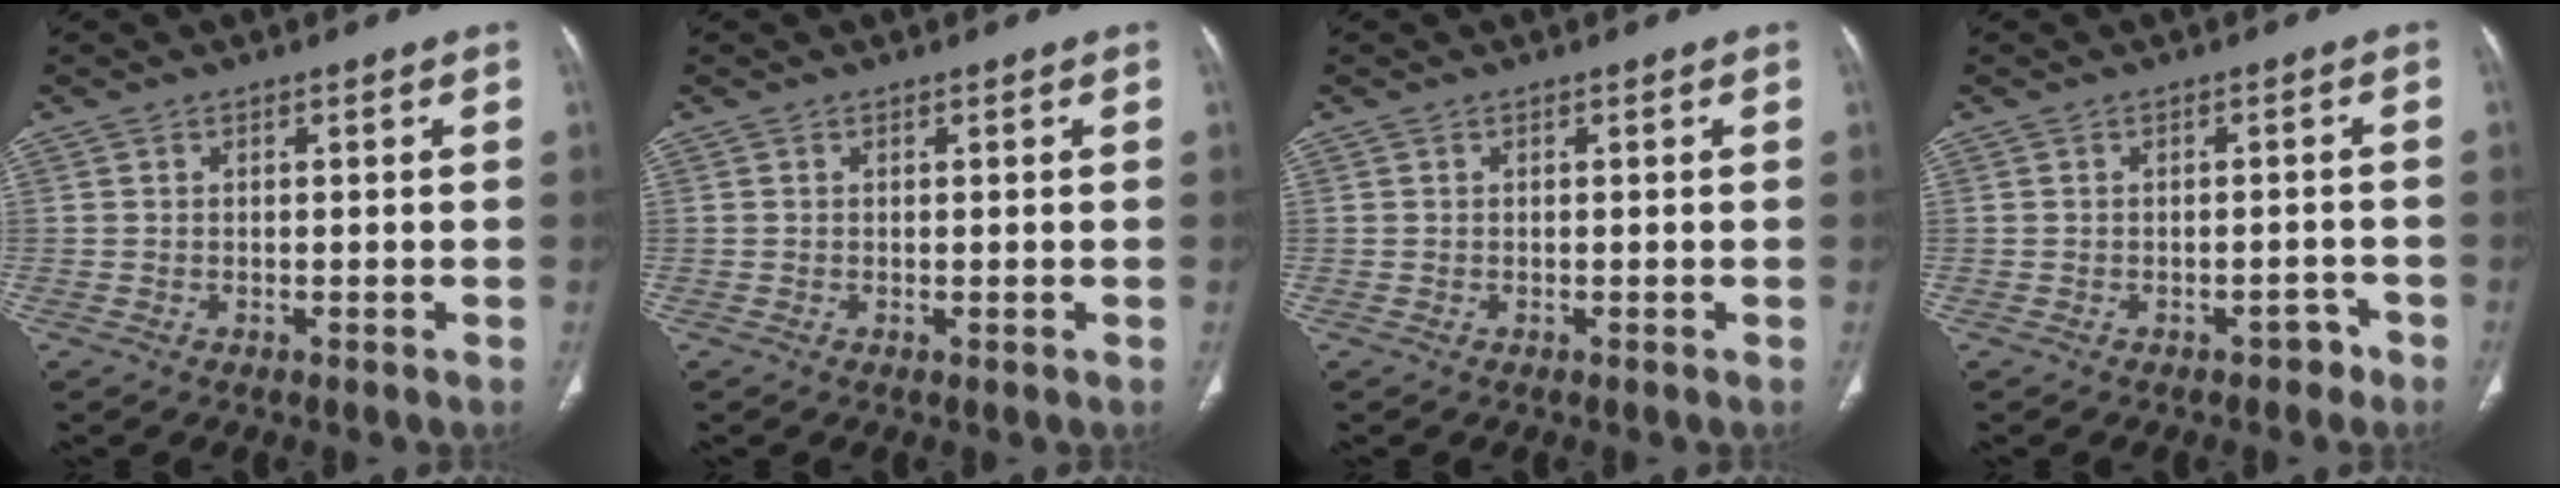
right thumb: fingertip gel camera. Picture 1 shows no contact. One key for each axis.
{"total": 0.0}
{"total": 0.0}
{"total": 2.4, "fx": -1.7, "fy": 1.4, "fz": 1.0, "tx": -0.006, "ty": 0.017, "tz": -0.020}